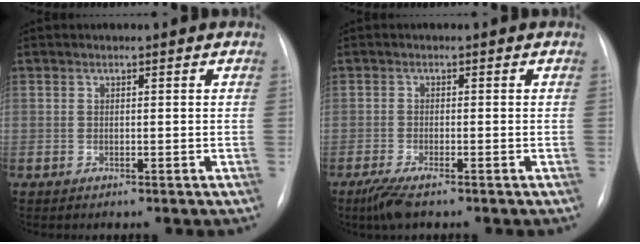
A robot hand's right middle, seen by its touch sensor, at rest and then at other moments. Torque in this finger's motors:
{"motor_torque": [0.50, -0.49, 0.25, 0.05]}